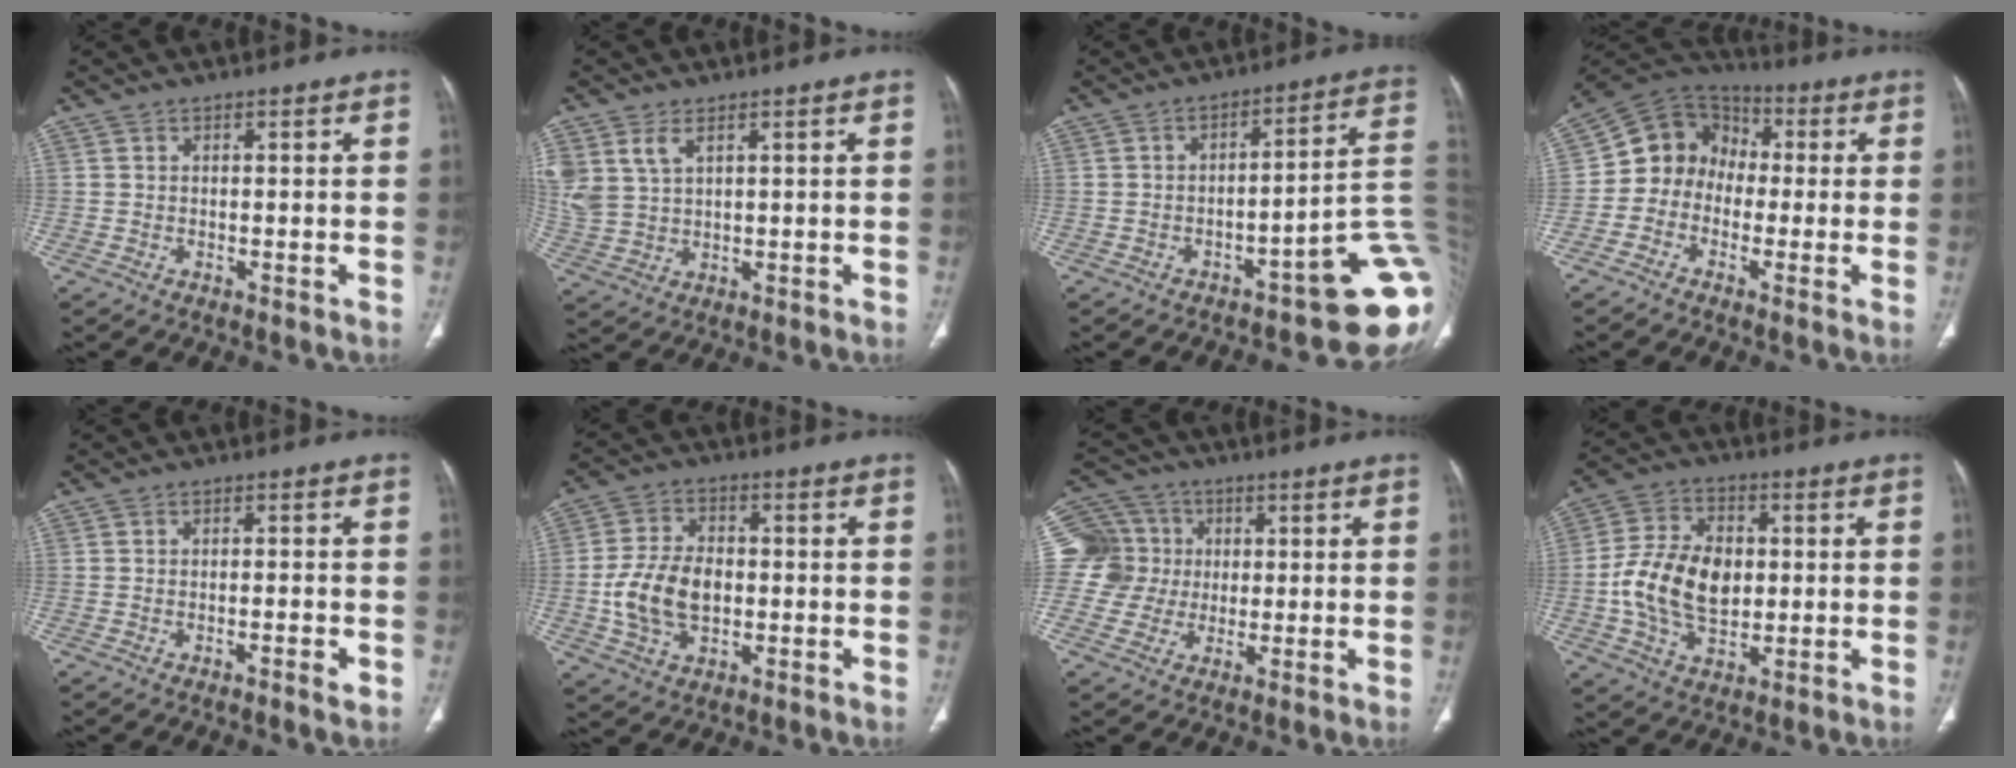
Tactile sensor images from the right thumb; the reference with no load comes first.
{"total": 7.3, "force": [3.5, 4.6, 4.6], "torque": [-0.106, -0.003, 0.084]}
{"total": 17.3, "force": [-6.2, 4.9, 15.4], "torque": [-0.104, 0.064, -0.071]}
{"total": 10.9, "force": [-1.0, 9.7, 4.9], "torque": [-0.058, 0.047, -0.034]}
{"total": 2.2, "force": [-1.1, 0.4, 1.9], "torque": [-0.036, 0.002, -0.017]}
{"total": 11.4, "force": [-1.4, 7.5, 8.4], "torque": [-0.152, 0.013, -0.024]}
{"total": 11.2, "force": [0.8, 11.0, 2.2], "torque": [-0.027, 0.031, 0.016]}
{"total": 14.1, "force": [-0.4, 9.4, 10.5], "torque": [-0.183, 0.014, -0.004]}